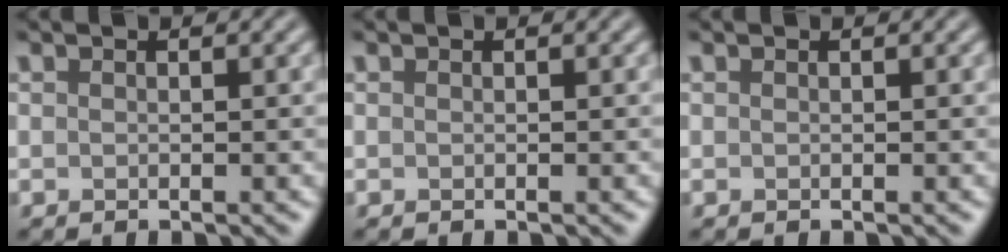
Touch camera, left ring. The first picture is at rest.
{"total": 0.0}
{"total": 0.0}